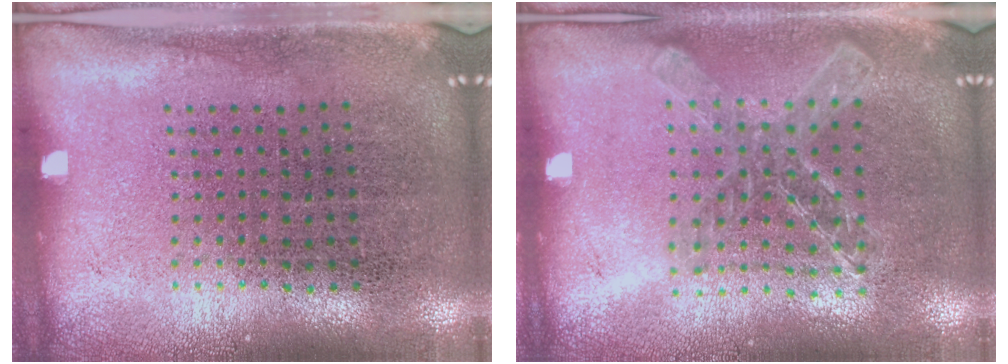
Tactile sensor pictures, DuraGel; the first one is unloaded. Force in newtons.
{"total": 1.4, "press": 1.3, "slide": 0.4}